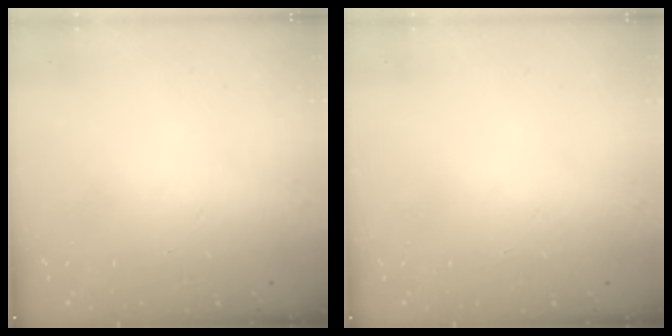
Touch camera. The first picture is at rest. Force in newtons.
{"total": 0.0}